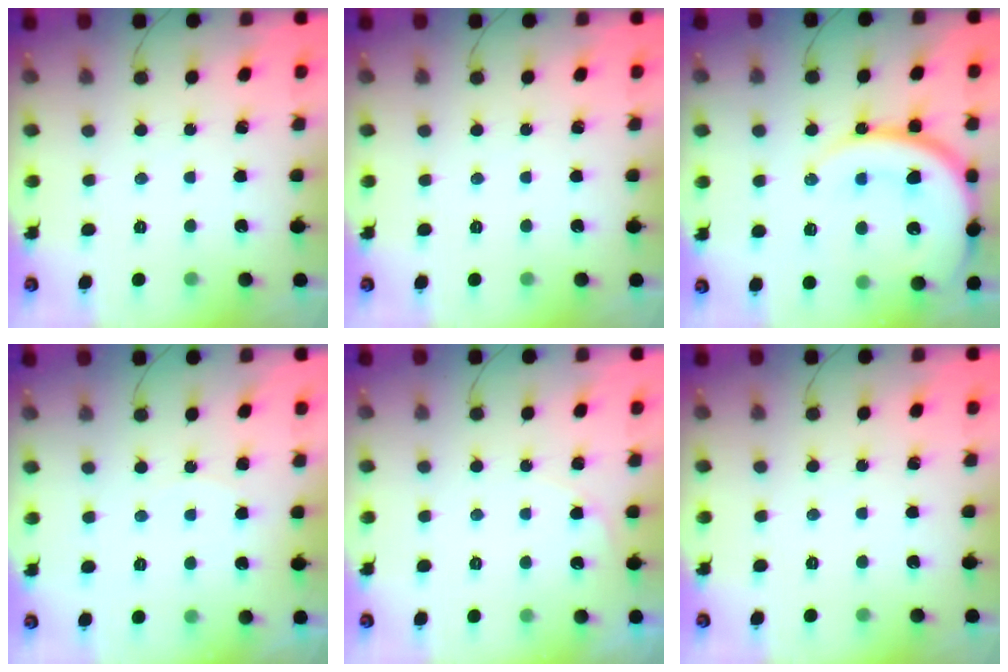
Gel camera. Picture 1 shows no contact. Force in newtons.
{"total": 0.0}
{"total": 21.2, "press": 21.1, "slide": 1.9}
{"total": 2.6, "press": 2.5, "slide": 0.6}
{"total": 3.4, "press": 3.4, "slide": 0.1}
{"total": 0.0}